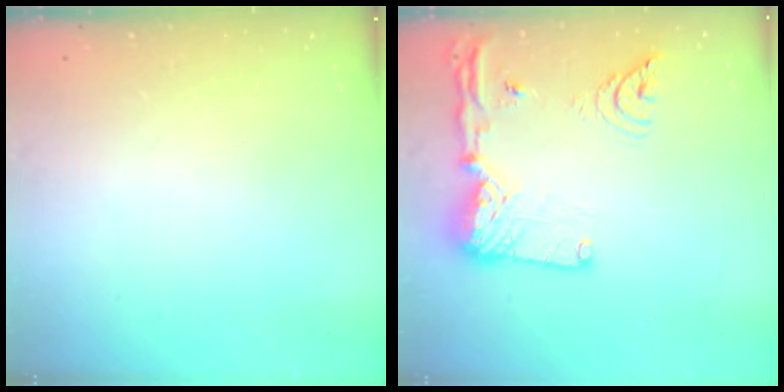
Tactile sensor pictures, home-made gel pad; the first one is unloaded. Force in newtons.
{"total": 20.1, "press": 19.9, "slide": 3.0}